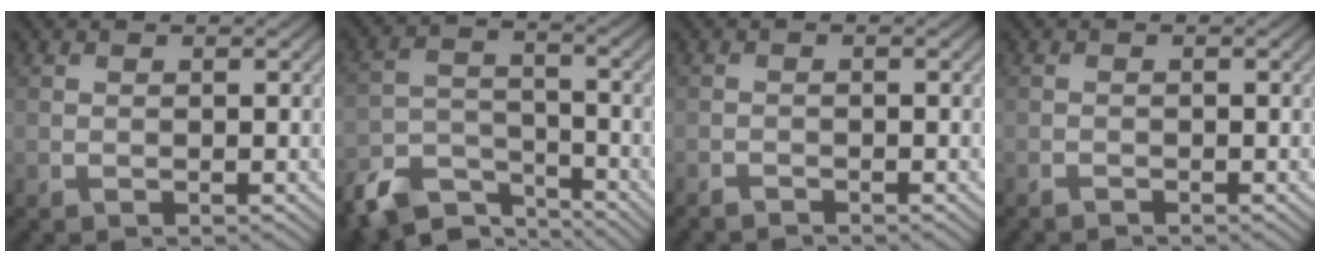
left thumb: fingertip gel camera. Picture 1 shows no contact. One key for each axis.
{"total": 8.6, "fx": -6.9, "fy": 3.6, "fz": 3.7, "tx": -0.078, "ty": -0.014, "tz": -0.139}
{"total": 1.1, "fx": -1.1, "fy": 0.1, "fz": 0.1, "tx": -0.001, "ty": -0.002, "tz": -0.023}
{"total": 0.8, "fx": -0.8, "fy": 0.1, "fz": 0.1, "tx": 0.000, "ty": -0.001, "tz": -0.017}